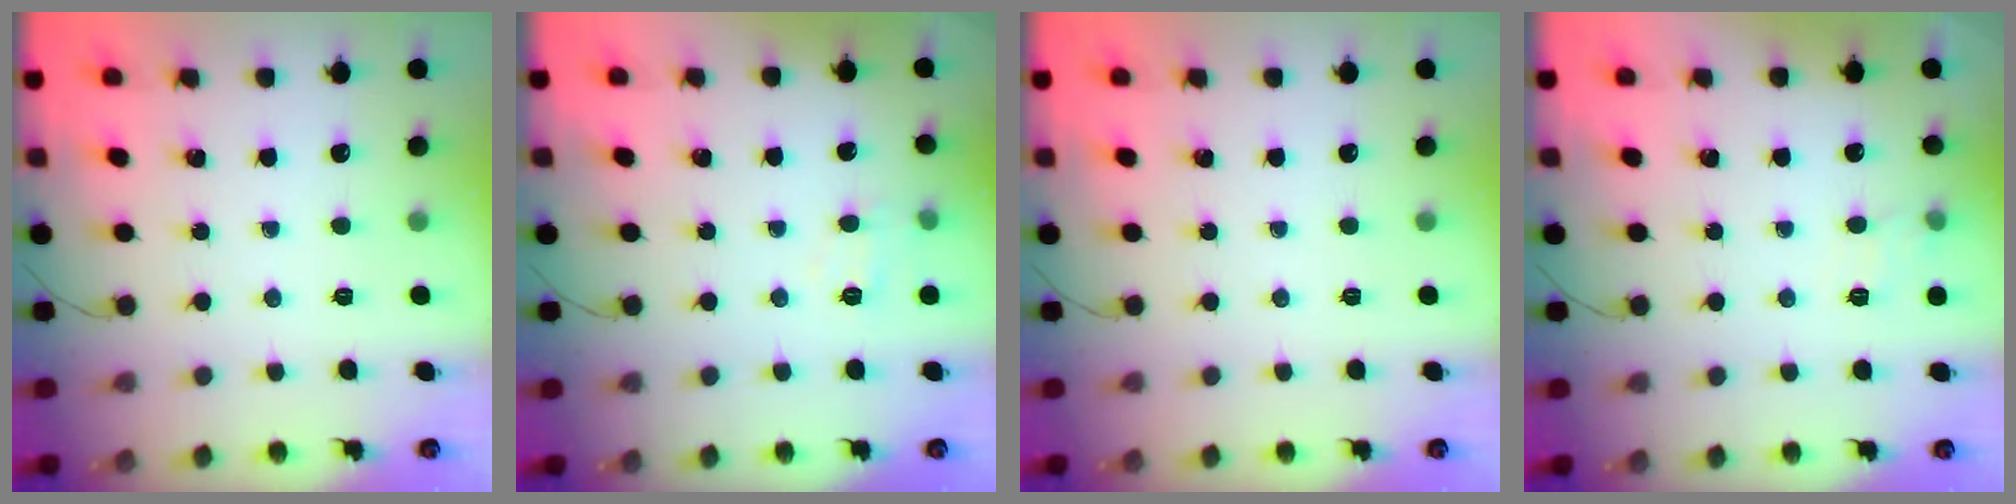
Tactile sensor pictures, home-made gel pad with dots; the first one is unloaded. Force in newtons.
{"total": 4.8, "press": 4.6, "slide": 1.2}
{"total": 0.0}
{"total": 4.2, "press": 3.7, "slide": 2.0}